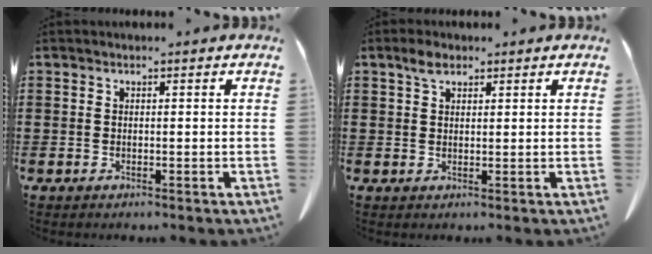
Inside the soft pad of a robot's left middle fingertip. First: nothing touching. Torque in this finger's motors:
{"motor_torque": [0.94, 1.19, 0.16, 0.06]}